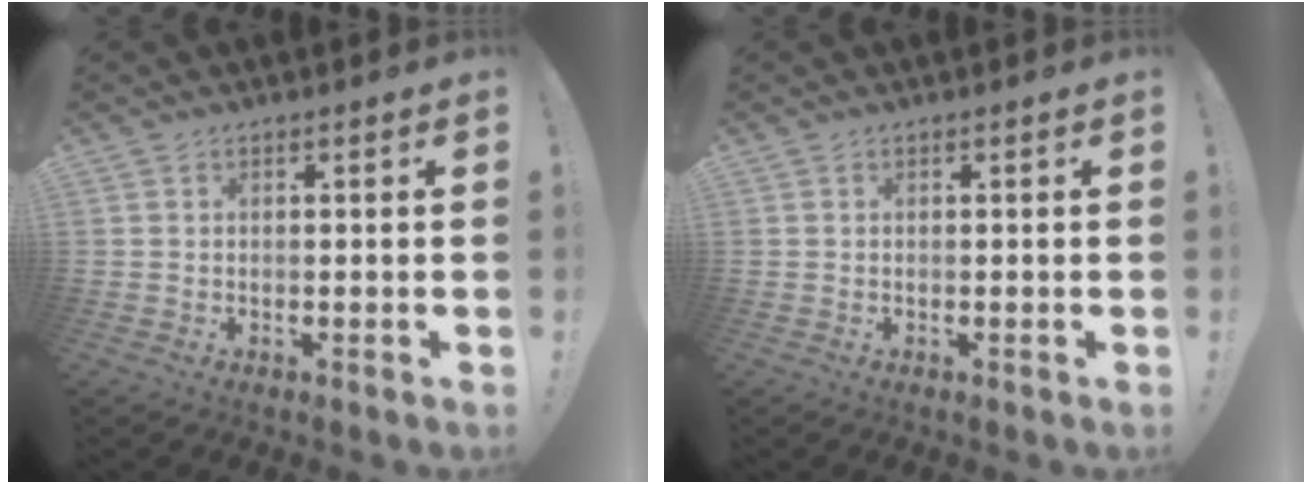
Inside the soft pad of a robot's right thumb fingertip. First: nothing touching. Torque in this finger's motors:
{"motor_torque": [-0.04, 0.04, 0.05, 0.04, 0.00]}